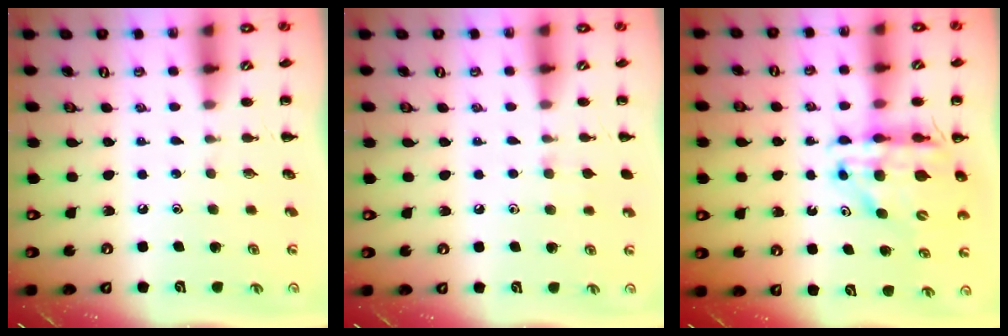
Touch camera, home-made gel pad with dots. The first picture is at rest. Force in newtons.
{"total": 5.3, "press": 4.9, "slide": 2.0}
{"total": 12.3, "press": 11.7, "slide": 3.7}